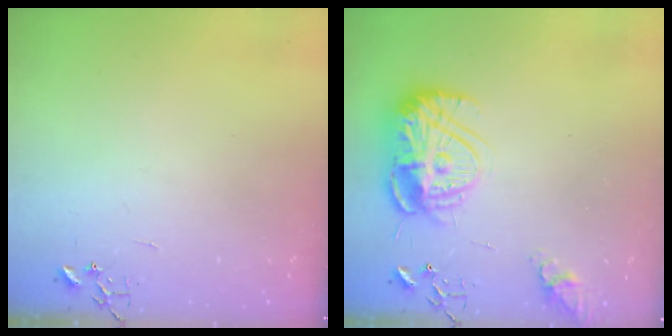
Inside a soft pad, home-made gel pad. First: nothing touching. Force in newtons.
{"total": 15.2, "press": 15.1, "slide": 1.2}